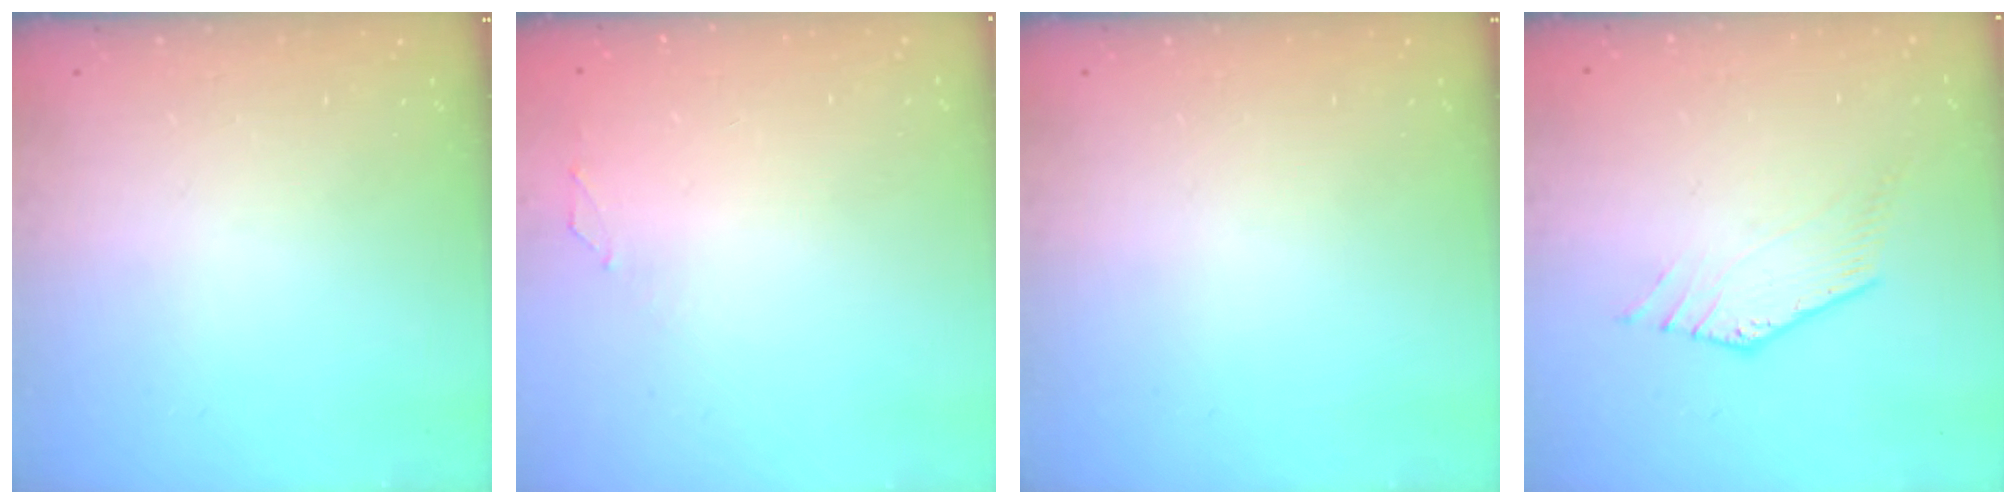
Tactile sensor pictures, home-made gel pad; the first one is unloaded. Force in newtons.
{"total": 0.0}
{"total": 0.0}
{"total": 2.0, "press": 2.0, "slide": 0.4}